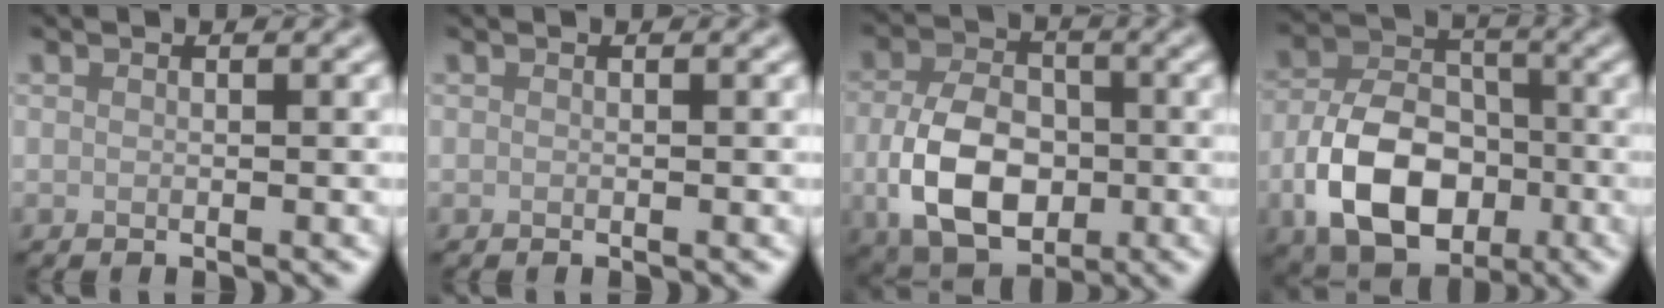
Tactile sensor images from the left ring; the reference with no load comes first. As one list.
[{"total": 0.0}, {"total": 8.3, "force": [-1.6, 5.6, 5.9], "torque": [-0.124, -0.010, -0.031]}, {"total": 9.6, "force": [-3.3, 6.4, 6.3], "torque": [-0.119, -0.002, -0.061]}]